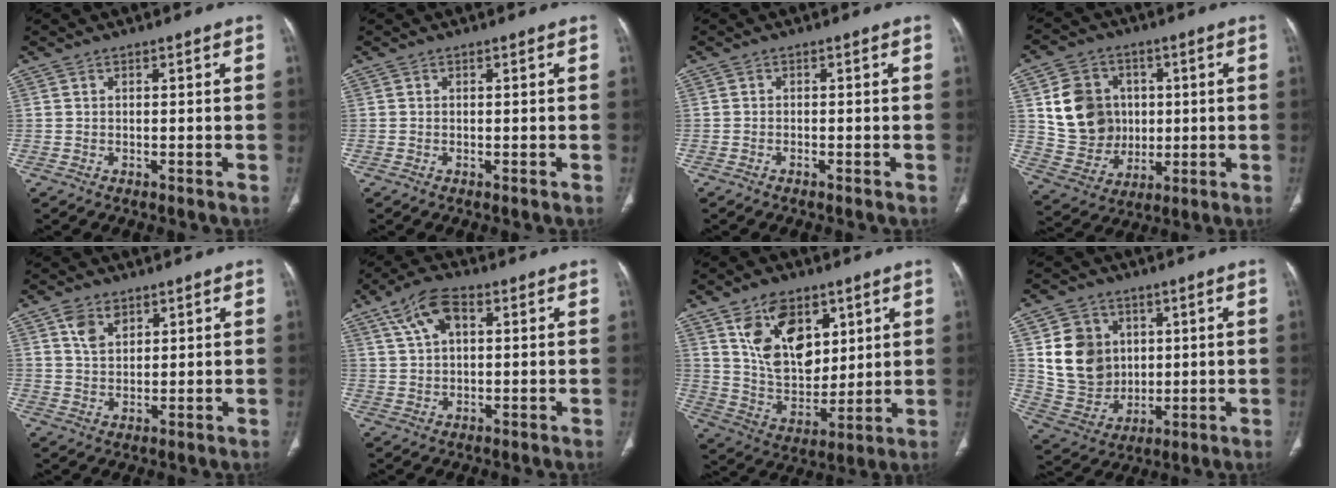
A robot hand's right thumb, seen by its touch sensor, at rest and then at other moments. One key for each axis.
{"total": 0.0}
{"total": 0.6, "fx": -0.5, "fy": 0.2, "fz": 0.3, "tx": -0.012, "ty": 0.001, "tz": -0.009}
{"total": 14.1, "fx": 2.2, "fy": 12.2, "fz": 6.8, "tx": -0.084, "ty": 0.000, "tz": 0.055}
{"total": 4.9, "fx": 2.7, "fy": 3.1, "fz": 2.7, "tx": -0.035, "ty": -0.014, "tz": 0.052}
{"total": 8.0, "fx": 3.2, "fy": 4.2, "fz": 6.0, "tx": -0.112, "ty": 0.012, "tz": 0.057}
{"total": 16.3, "fx": 7.3, "fy": 10.2, "fz": 10.5, "tx": -0.134, "ty": -0.043, "tz": 0.148}
{"total": 13.3, "fx": 3.1, "fy": 11.4, "fz": 6.2, "tx": -0.074, "ty": -0.011, "tz": 0.075}